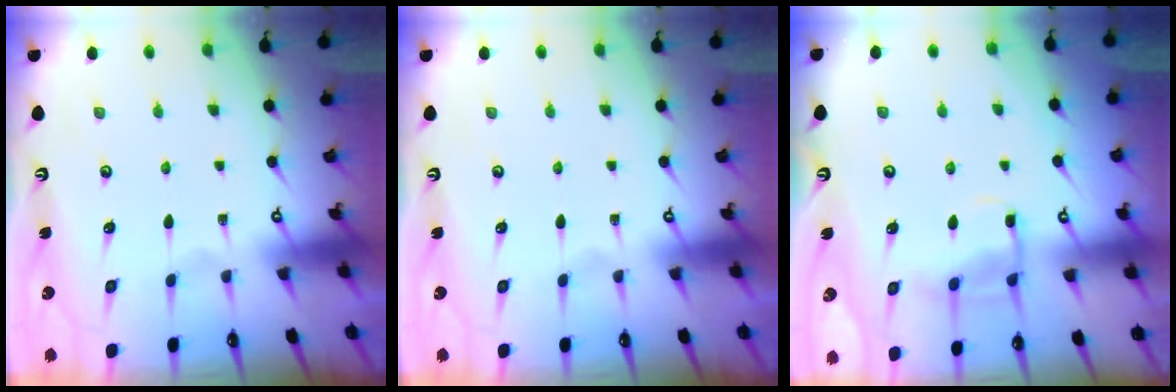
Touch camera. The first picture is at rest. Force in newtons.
{"total": 0.0}
{"total": 9.9, "press": 9.8, "slide": 0.8}